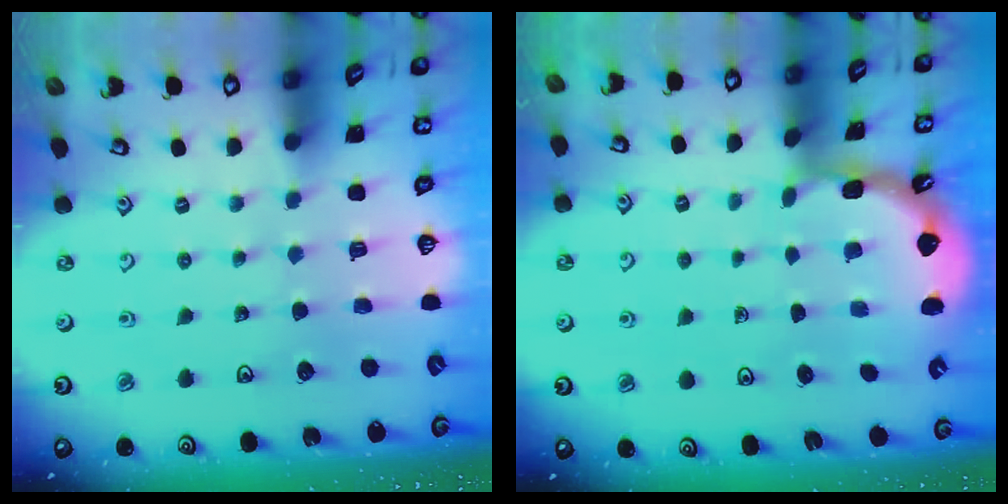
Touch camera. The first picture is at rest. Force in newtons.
{"total": 1.9, "press": 1.9, "slide": 0.2}